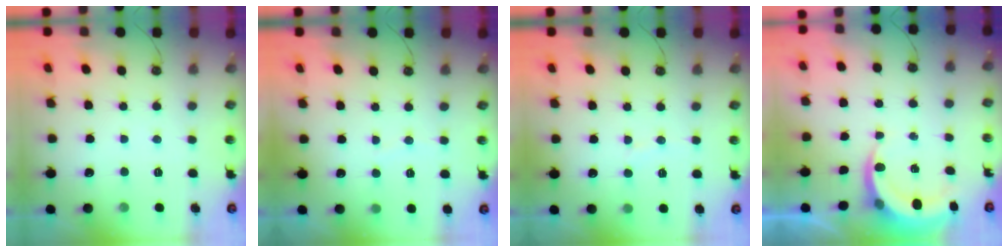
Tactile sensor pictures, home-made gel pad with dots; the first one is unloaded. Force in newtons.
{"total": 2.3, "press": 2.0, "slide": 1.0}
{"total": 6.0, "press": 6.0, "slide": 0.4}
{"total": 4.7, "press": 4.6, "slide": 0.3}